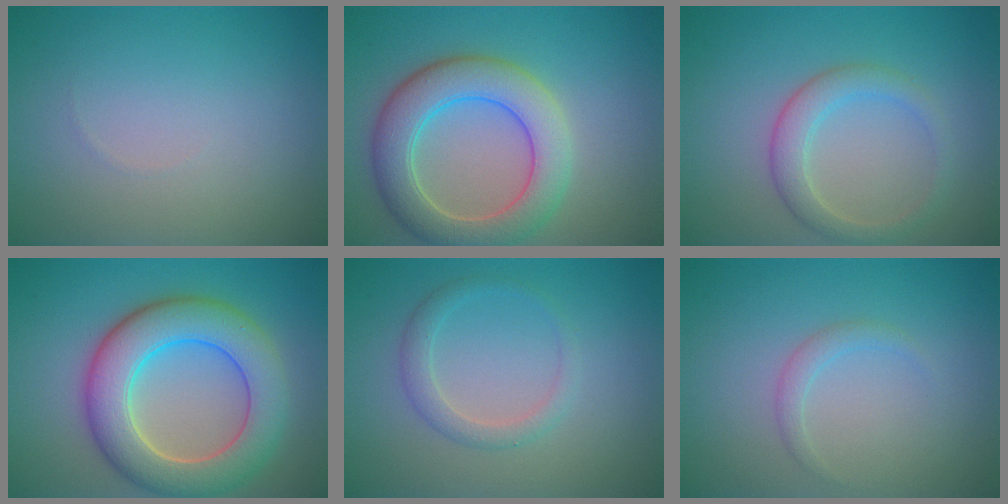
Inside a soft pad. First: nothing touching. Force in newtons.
{"total": 6.9, "press": 6.9, "slide": 0.8}
{"total": 3.0, "press": 3.0, "slide": 0.1}
{"total": 8.7, "press": 8.7, "slide": 0.9}
{"total": 1.9, "press": 1.9, "slide": 0.2}
{"total": 1.2, "press": 1.1, "slide": 0.1}